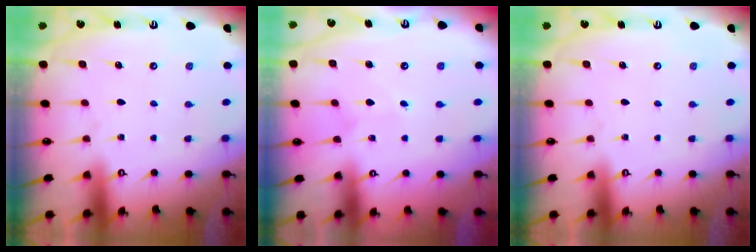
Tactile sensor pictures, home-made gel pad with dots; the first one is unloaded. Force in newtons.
{"total": 3.8, "press": 3.8, "slide": 0.3}
{"total": 0.0}